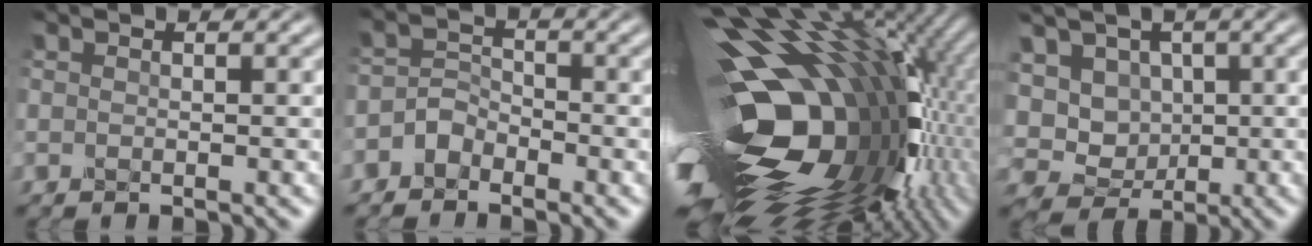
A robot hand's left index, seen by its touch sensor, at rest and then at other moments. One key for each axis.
{"total": 1.8, "fx": -1.4, "fy": 1.0, "fz": 0.5, "tx": -0.012, "ty": 0.014, "tz": -0.034}
{"total": 19.6, "fx": -1.0, "fy": 11.5, "fz": 15.9, "tx": -0.266, "ty": -0.042, "tz": -0.001}
{"total": 7.3, "fx": 0.5, "fy": 6.5, "fz": 3.4, "tx": -0.068, "ty": 0.032, "tz": -0.018}